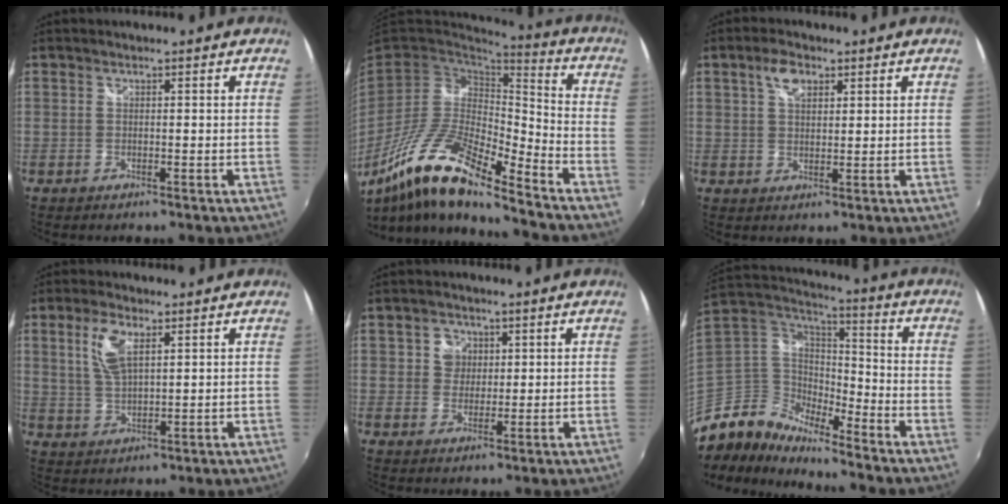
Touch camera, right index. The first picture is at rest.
{"total": 18.0, "force": [-11.6, 3.8, 13.2], "torque": [-0.251, -0.024, -0.234]}
{"total": 4.5, "force": [2.3, 2.5, 3.0], "torque": [-0.054, 0.010, 0.041]}
{"total": 6.7, "force": [3.1, 2.7, 5.3], "torque": [-0.108, 0.009, 0.064]}
{"total": 3.8, "force": [1.5, 3.4, 0.7], "torque": [-0.005, 0.015, 0.027]}
{"total": 7.8, "force": [-5.9, 4.8, 1.7], "torque": [-0.055, 0.039, -0.142]}